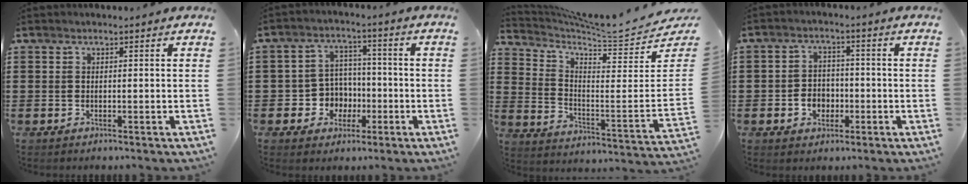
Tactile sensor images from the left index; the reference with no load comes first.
{"total": 5.9, "force": [-1.5, 5.5, 1.5], "torque": [-0.044, 0.016, -0.024]}
{"total": 6.0, "force": [5.6, 0.0, 2.2], "torque": [-0.059, -0.065, 0.086]}
{"total": 3.8, "force": [-1.3, 3.1, 1.7], "torque": [-0.031, 0.000, -0.029]}